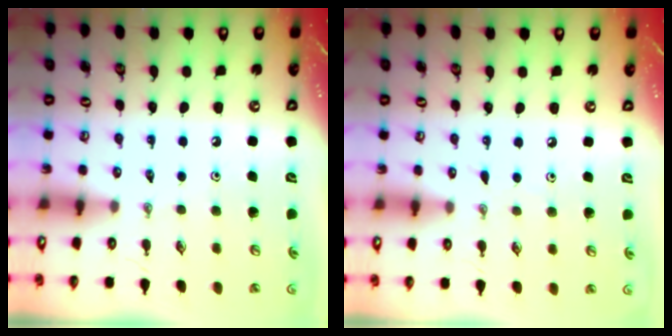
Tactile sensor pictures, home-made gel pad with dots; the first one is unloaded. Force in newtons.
{"total": 3.5, "press": 3.5, "slide": 0.5}